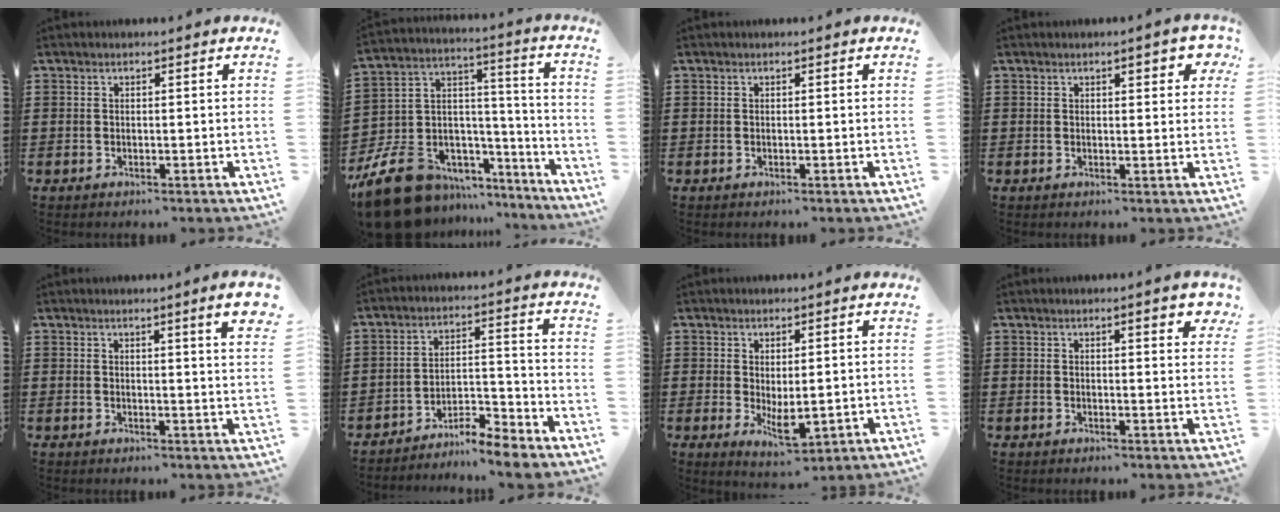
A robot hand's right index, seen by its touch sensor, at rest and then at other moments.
{"total": 13.8, "force": [-8.5, 9.6, 5.1], "torque": [-0.132, 0.031, -0.144]}
{"total": 0.0}
{"total": 2.9, "force": [1.5, 1.0, 2.2], "torque": [-0.024, -0.002, 0.020]}
{"total": 4.1, "force": [2.5, -0.2, 3.2], "torque": [-0.051, -0.010, 0.039]}
{"total": 5.8, "force": [-5.7, 0.5, 1.1], "torque": [-0.018, 0.015, -0.113]}
{"total": 3.9, "force": [-0.1, 1.9, 3.4], "torque": [-0.053, 0.004, 0.000]}
{"total": 3.0, "force": [1.8, 0.6, 2.3], "torque": [-0.034, -0.001, 0.027]}